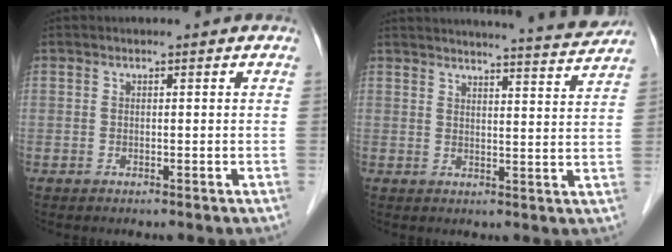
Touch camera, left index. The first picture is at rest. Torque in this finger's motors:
{"motor_torque": [0.03, -0.31, 0.47, 0.10]}